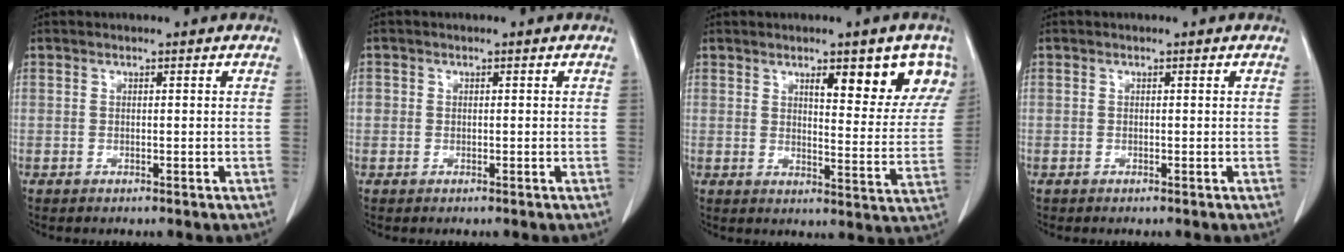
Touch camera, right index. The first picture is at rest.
{"total": 1.7, "force": [0.1, 1.6, 0.4], "torque": [0.004, 0.004, 0.001]}
{"total": 11.0, "force": [6.3, 2.7, 8.6], "torque": [-0.094, -0.006, 0.080]}
{"total": 0.0}